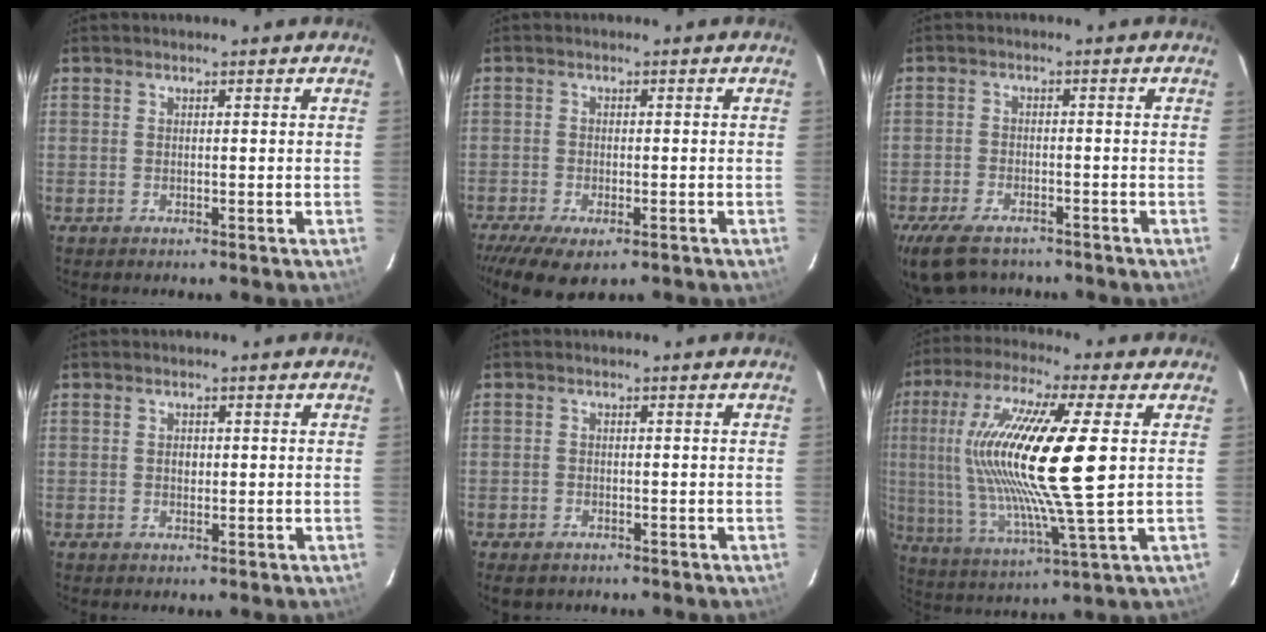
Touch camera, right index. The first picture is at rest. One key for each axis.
{"total": 8.4, "fx": -5.6, "fy": 3.2, "fz": 5.3, "tx": -0.126, "ty": -0.033, "tz": -0.094}
{"total": 10.2, "fx": -7.8, "fy": 4.7, "fz": 4.7, "tx": -0.117, "ty": -0.014, "tz": -0.134}
{"total": 1.1, "fx": 0.0, "fy": 1.0, "fz": 0.6, "tx": -0.009, "ty": 0.003, "tz": -0.001}
{"total": 2.7, "fx": -1.9, "fy": 1.7, "fz": 0.9, "tx": -0.024, "ty": -0.005, "tz": -0.032}
{"total": 20.8, "fx": 3.2, "fy": 2.8, "fz": 20.4, "tx": -0.384, "ty": 0.001, "tz": 0.057}